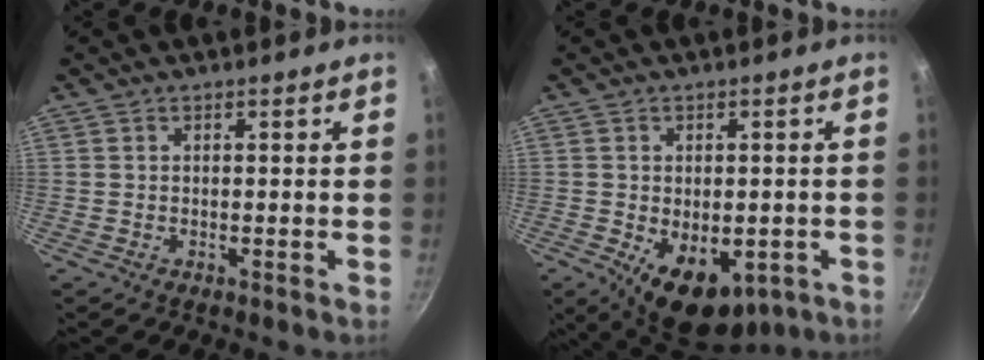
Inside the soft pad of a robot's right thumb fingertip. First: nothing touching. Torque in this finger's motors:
{"motor_torque": [-0.37, 0.64, 1.21, -0.40, 0.10]}